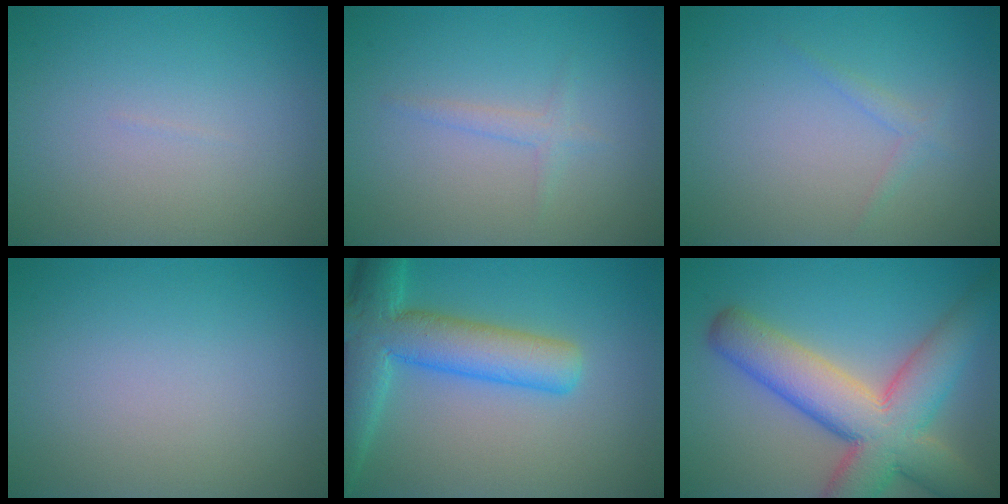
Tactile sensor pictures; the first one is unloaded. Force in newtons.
{"total": 1.2, "press": 1.2, "slide": 0.1}
{"total": 1.0, "press": 1.0, "slide": 0.1}
{"total": 0.0}
{"total": 8.1, "press": 8.1, "slide": 0.4}
{"total": 10.5, "press": 10.5, "slide": 0.8}